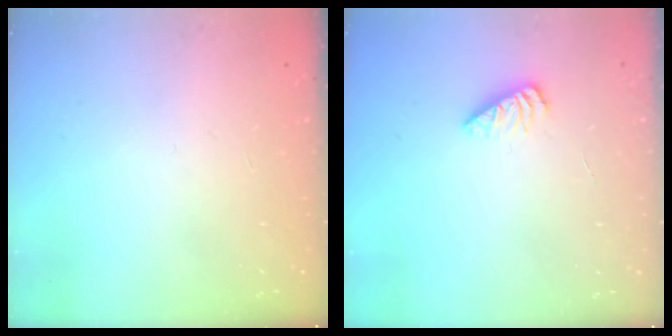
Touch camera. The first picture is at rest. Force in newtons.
{"total": 2.8, "press": 2.7, "slide": 0.3}